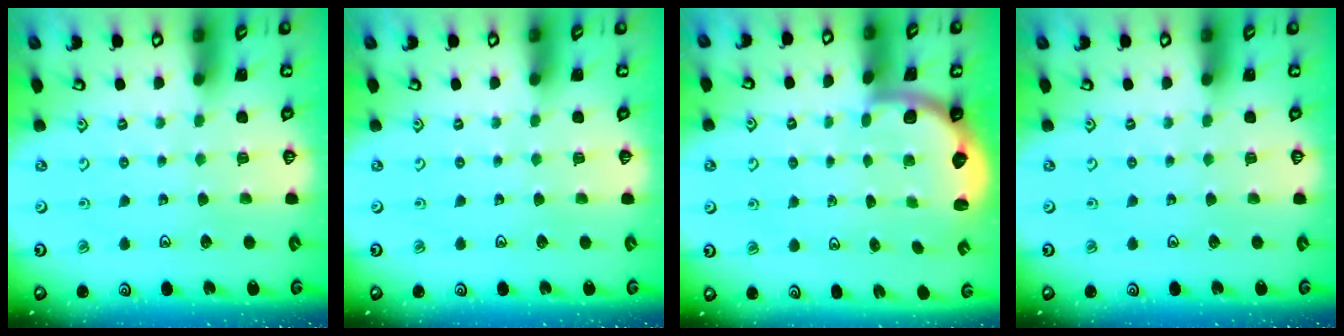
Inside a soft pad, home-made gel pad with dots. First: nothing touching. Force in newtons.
{"total": 0.0}
{"total": 2.2, "press": 2.1, "slide": 0.8}
{"total": 0.0}